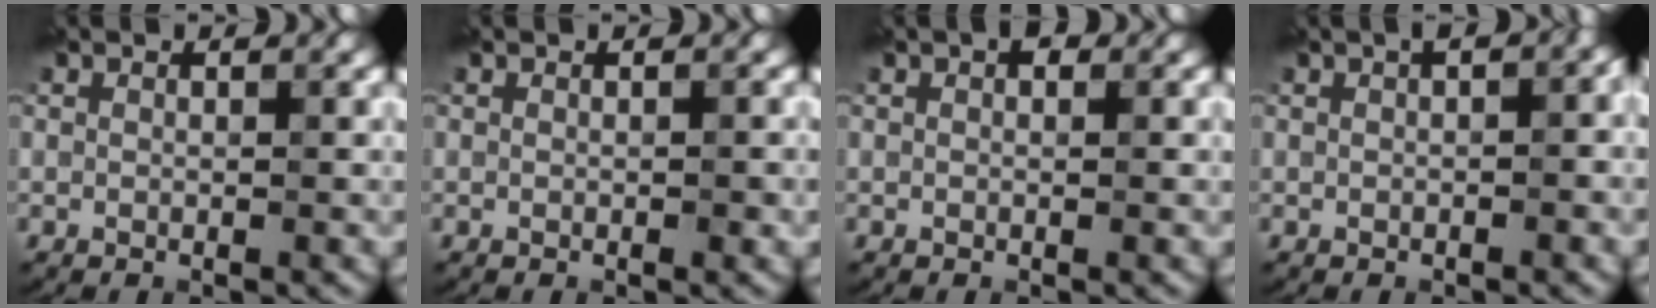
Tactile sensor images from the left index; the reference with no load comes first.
{"total": 0.6, "force": [-0.2, 0.1, 0.6], "torque": [-0.008, 0.001, -0.002]}
{"total": 1.0, "force": [0.4, 0.5, 0.7], "torque": [-0.006, 0.000, 0.004]}
{"total": 2.6, "force": [0.4, 1.0, 2.4], "torque": [-0.017, 0.012, 0.006]}